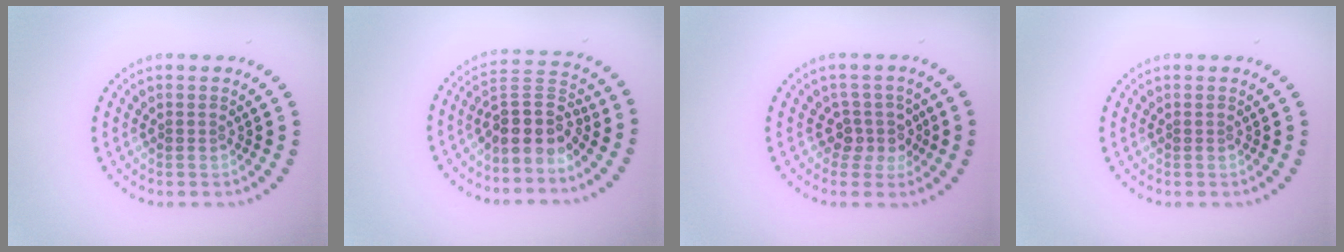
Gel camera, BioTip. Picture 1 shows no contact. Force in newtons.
{"total": 4.2, "press": 3.6, "slide": 2.2}
{"total": 2.4, "press": 1.8, "slide": 1.5}
{"total": 0.0}